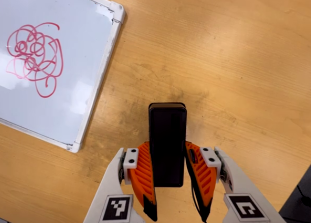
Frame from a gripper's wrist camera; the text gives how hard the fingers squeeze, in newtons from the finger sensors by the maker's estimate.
{"total": 4.0, "left": 2.7, "right": 5.3}